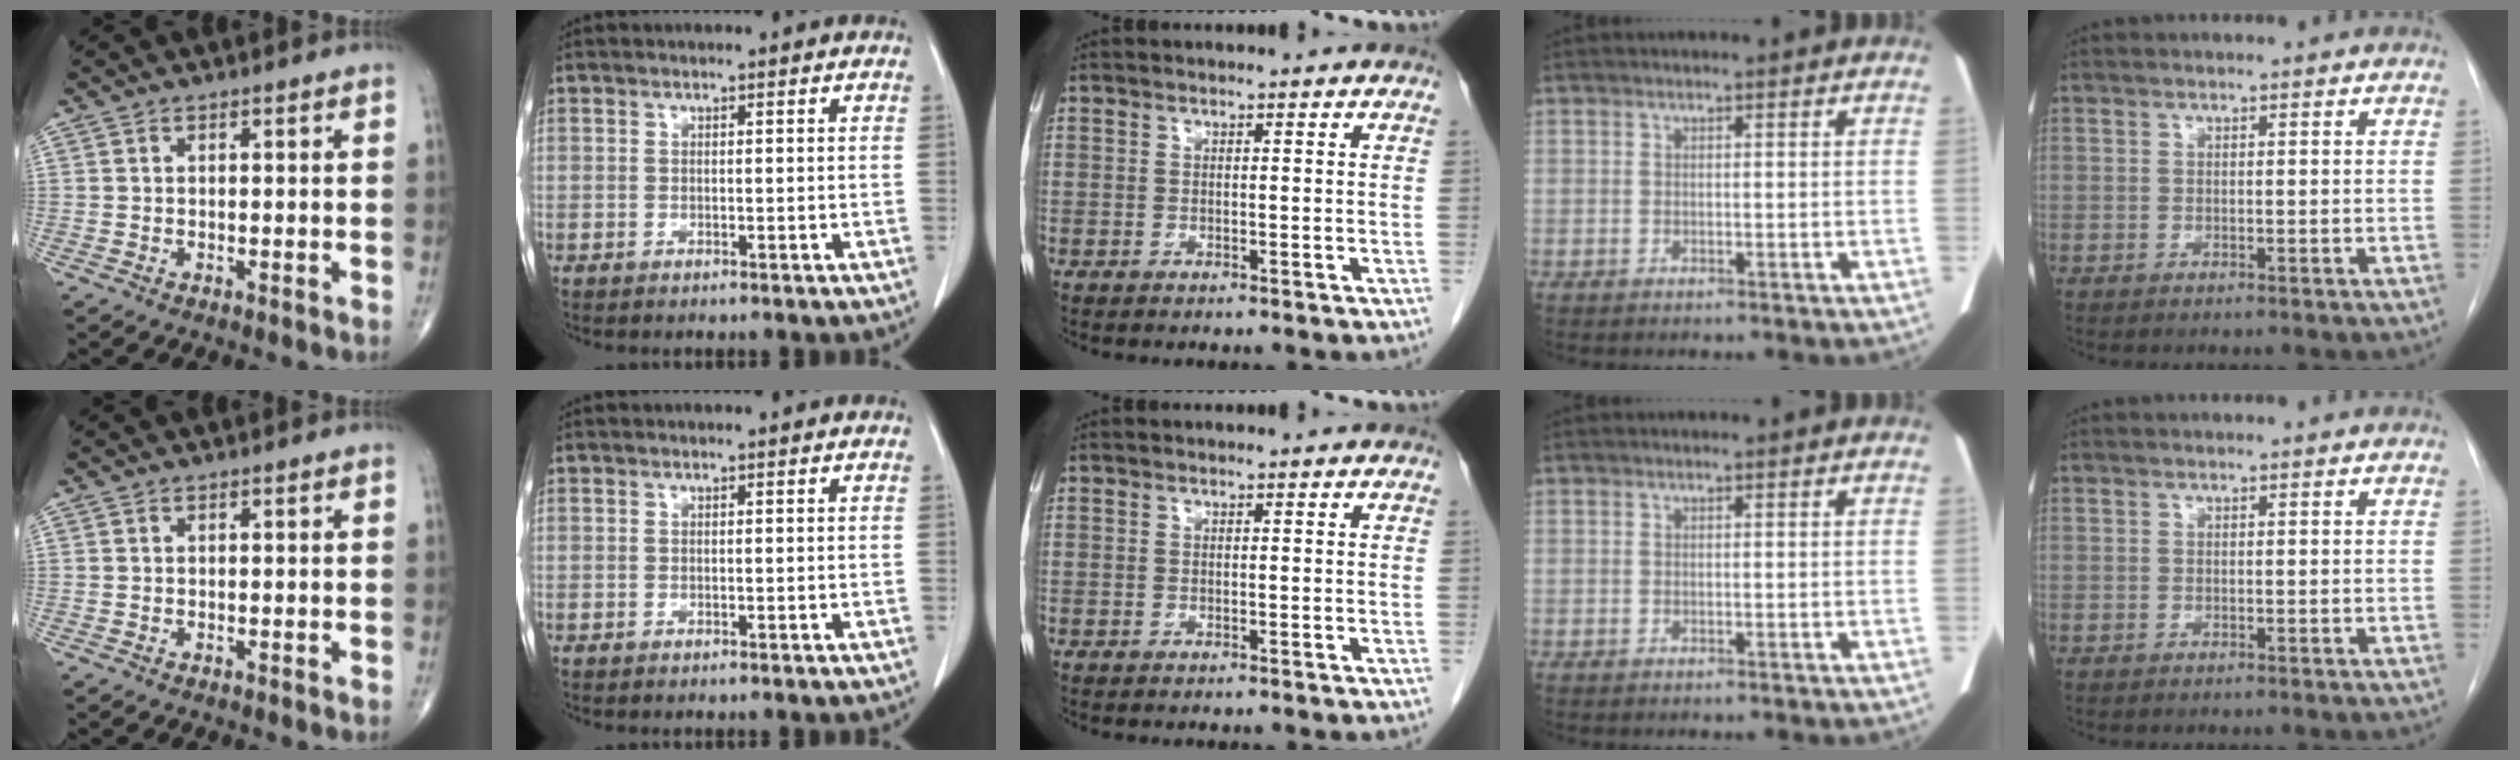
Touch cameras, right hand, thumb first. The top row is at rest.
{}